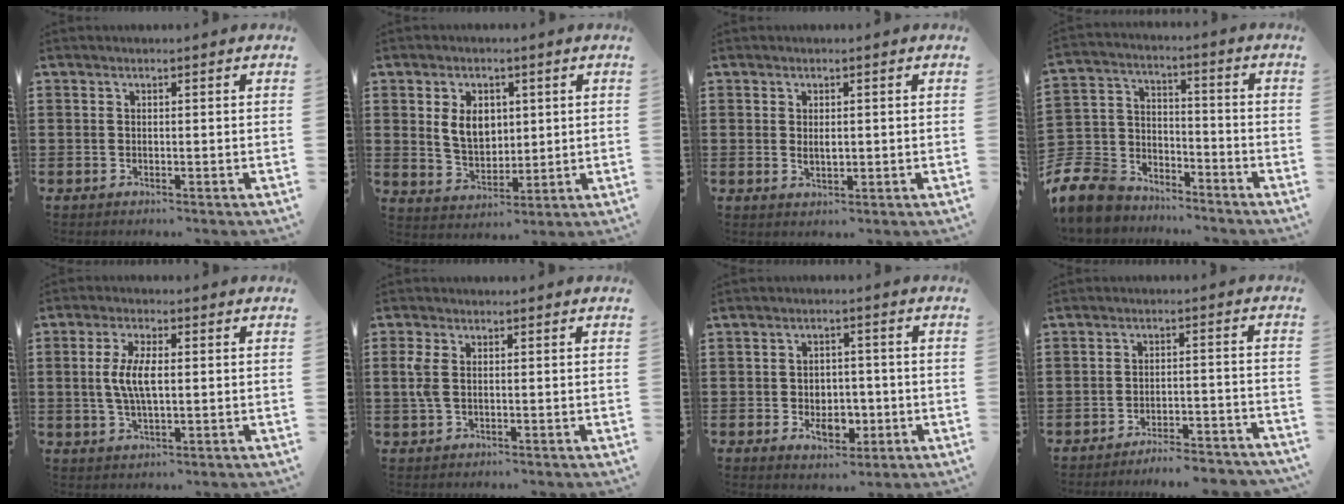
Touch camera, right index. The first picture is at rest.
{"total": 6.2, "force": [1.3, 4.4, 4.2], "torque": [-0.086, 0.012, 0.021]}
{"total": 1.7, "force": [0.2, 0.8, 1.5], "torque": [-0.031, 0.004, 0.003]}
{"total": 9.1, "force": [-8.0, 4.0, 1.7], "torque": [-0.080, 0.008, -0.165]}
{"total": 6.0, "force": [0.3, 2.3, 5.6], "torque": [-0.121, 0.002, -0.003]}
{"total": 3.2, "force": [0.1, 1.8, 2.7], "torque": [-0.077, -0.001, -0.005]}
{"total": 5.1, "force": [-1.5, 3.6, 3.2], "torque": [-0.045, 0.004, -0.028]}
{"total": 4.2, "force": [-4.1, -0.2, 0.8], "torque": [-0.016, -0.003, -0.085]}